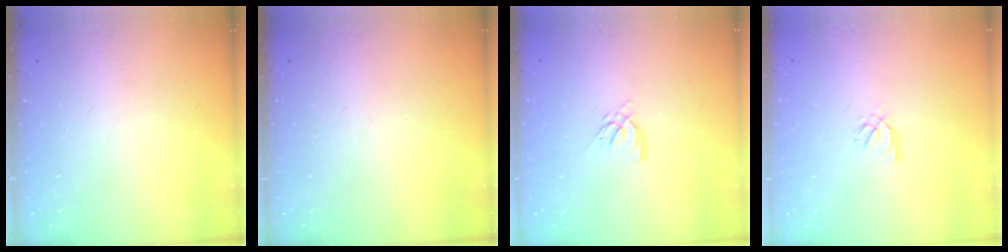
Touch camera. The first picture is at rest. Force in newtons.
{"total": 0.0}
{"total": 4.2, "press": 4.2, "slide": 0.2}
{"total": 1.8, "press": 1.8, "slide": 0.4}